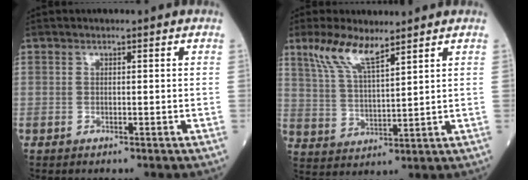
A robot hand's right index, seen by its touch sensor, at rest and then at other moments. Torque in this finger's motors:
{"motor_torque": [0.16, 0.17, 0.11, 0.07]}